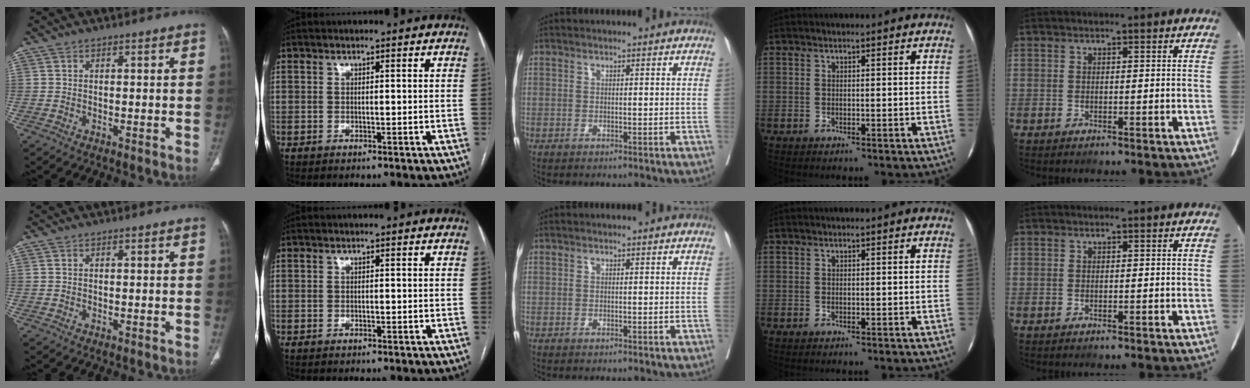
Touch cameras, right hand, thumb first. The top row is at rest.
{}